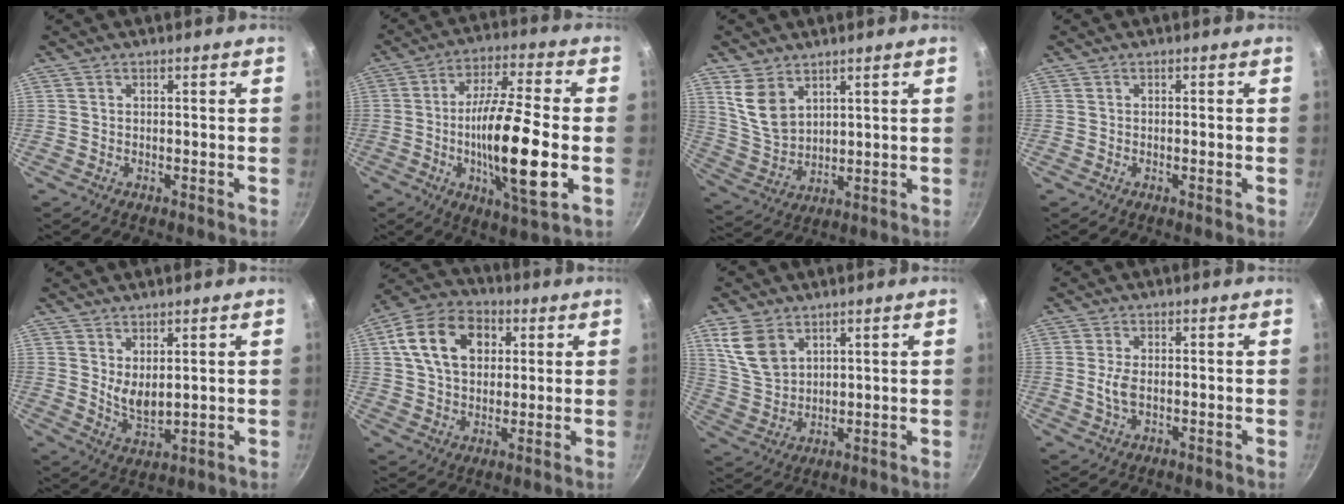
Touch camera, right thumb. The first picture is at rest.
{"total": 18.4, "force": [-3.3, 4.1, 17.6], "torque": [-0.311, 0.012, -0.062]}
{"total": 8.1, "force": [4.5, 5.0, 4.5], "torque": [-0.074, -0.028, 0.104]}
{"total": 0.6, "force": [-0.3, 0.1, 0.6], "torque": [-0.011, 0.001, -0.006]}
{"total": 5.1, "force": [2.3, 2.3, 3.9], "torque": [-0.058, -0.032, 0.050]}
{"total": 14.9, "force": [4.2, 10.6, 9.6], "torque": [-0.150, 0.009, 0.058]}
{"total": 8.7, "force": [4.6, 5.7, 4.6], "torque": [-0.077, -0.019, 0.105]}
{"total": 3.2, "force": [-0.2, 1.5, 2.8], "torque": [-0.061, 0.000, -0.005]}